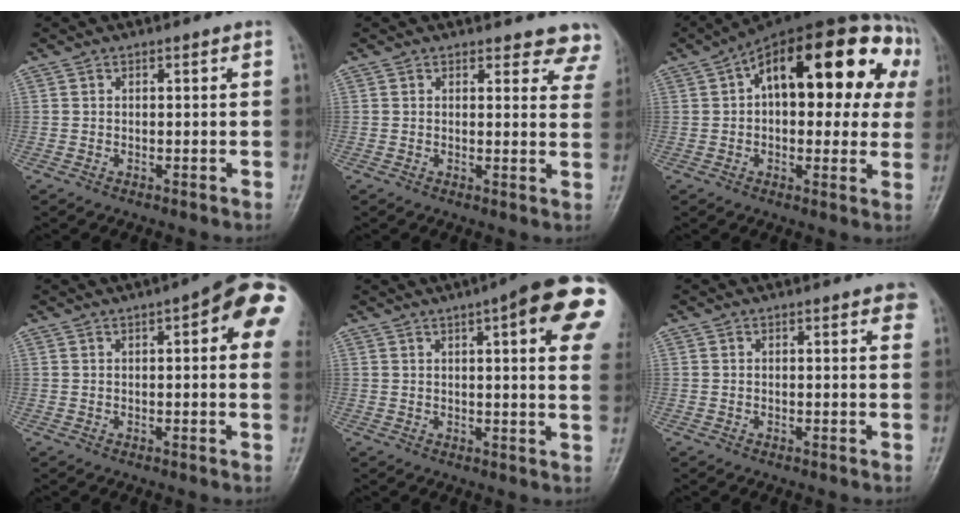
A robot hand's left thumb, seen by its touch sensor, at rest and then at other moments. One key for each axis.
{"total": 7.0, "fx": 6.5, "fy": 2.6, "fz": 0.6, "tx": 0.044, "ty": -0.031, "tz": 0.041}
{"total": 25.5, "fx": 6.3, "fy": 12.8, "fz": 21.1, "tx": -0.271, "ty": 0.048, "tz": 0.083}
{"total": 13.3, "fx": 4.1, "fy": 3.8, "fz": 12.1, "tx": -0.131, "ty": 0.005, "tz": 0.036}
{"total": 17.8, "fx": 6.9, "fy": 3.9, "fz": 16.0, "tx": -0.190, "ty": -0.006, "tz": 0.075}
{"total": 3.0, "fx": 1.7, "fy": 1.0, "fz": 2.2, "tx": -0.015, "ty": 0.002, "tz": 0.015}